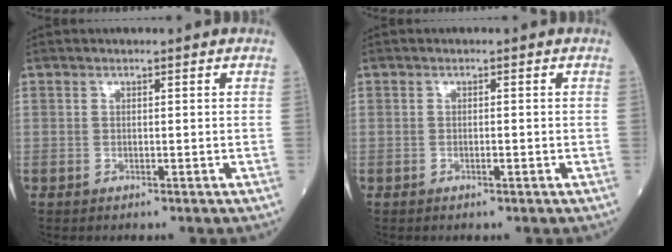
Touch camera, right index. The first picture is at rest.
{"total": 0.7, "force": [-0.4, 0.0, 0.6], "torque": [-0.010, 0.000, -0.006]}